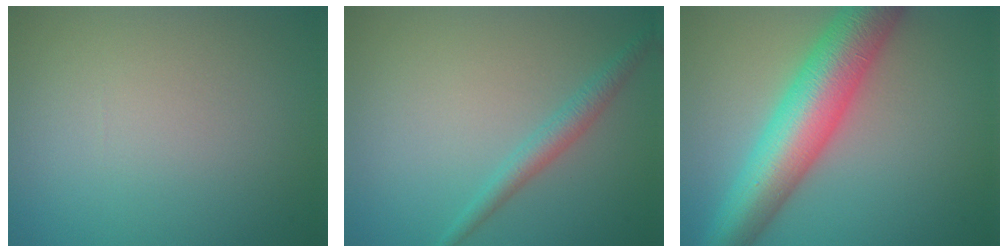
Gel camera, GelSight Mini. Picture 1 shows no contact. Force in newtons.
{"total": 2.0, "press": 2.0, "slide": 0.1}
{"total": 9.9, "press": 9.9, "slide": 0.3}